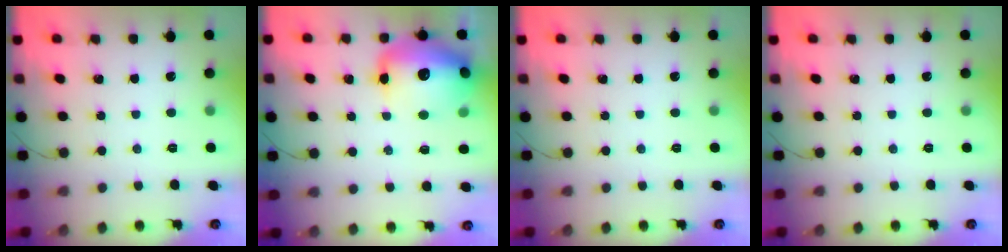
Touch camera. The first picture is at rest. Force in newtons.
{"total": 20.4, "press": 19.4, "slide": 6.3}
{"total": 0.0}
{"total": 0.0}